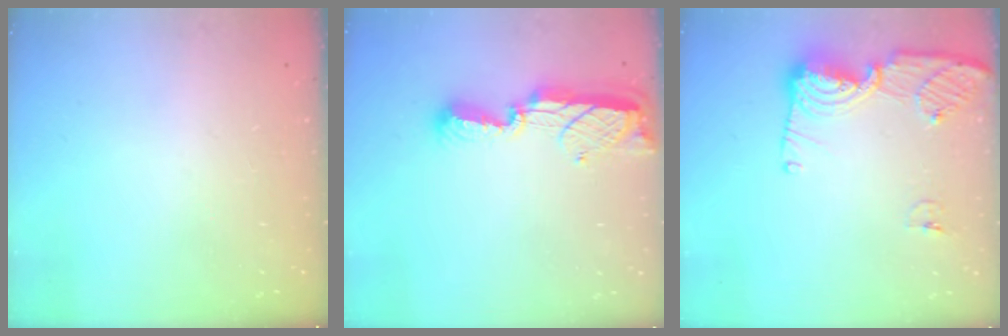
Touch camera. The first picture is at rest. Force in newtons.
{"total": 9.9, "press": 9.7, "slide": 2.0}
{"total": 11.7, "press": 11.7, "slide": 1.2}